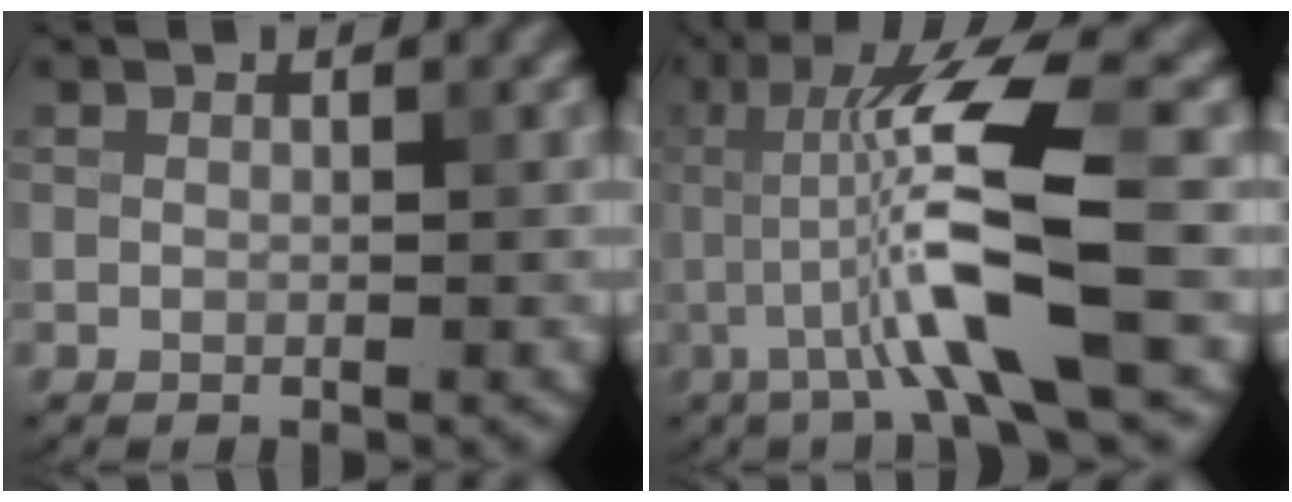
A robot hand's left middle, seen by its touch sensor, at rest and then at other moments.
{"total": 9.4, "force": [-1.1, 1.3, 9.2], "torque": [-0.155, 0.004, -0.022]}